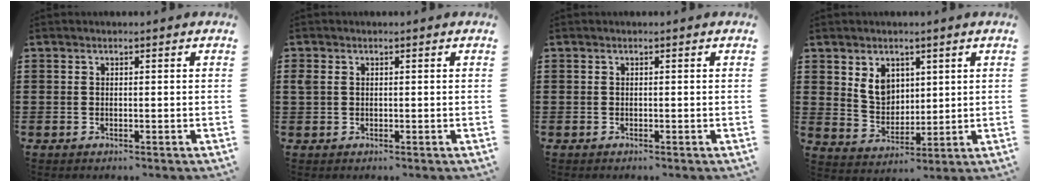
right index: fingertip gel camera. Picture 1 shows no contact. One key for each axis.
{"total": 1.6, "fx": 0.5, "fy": 1.2, "fz": 0.9, "tx": -0.028, "ty": 0.004, "tz": 0.005}
{"total": 0.0}
{"total": 5.7, "fx": 2.7, "fy": 4.3, "fz": 2.7, "tx": -0.062, "ty": 0.011, "tz": 0.049}